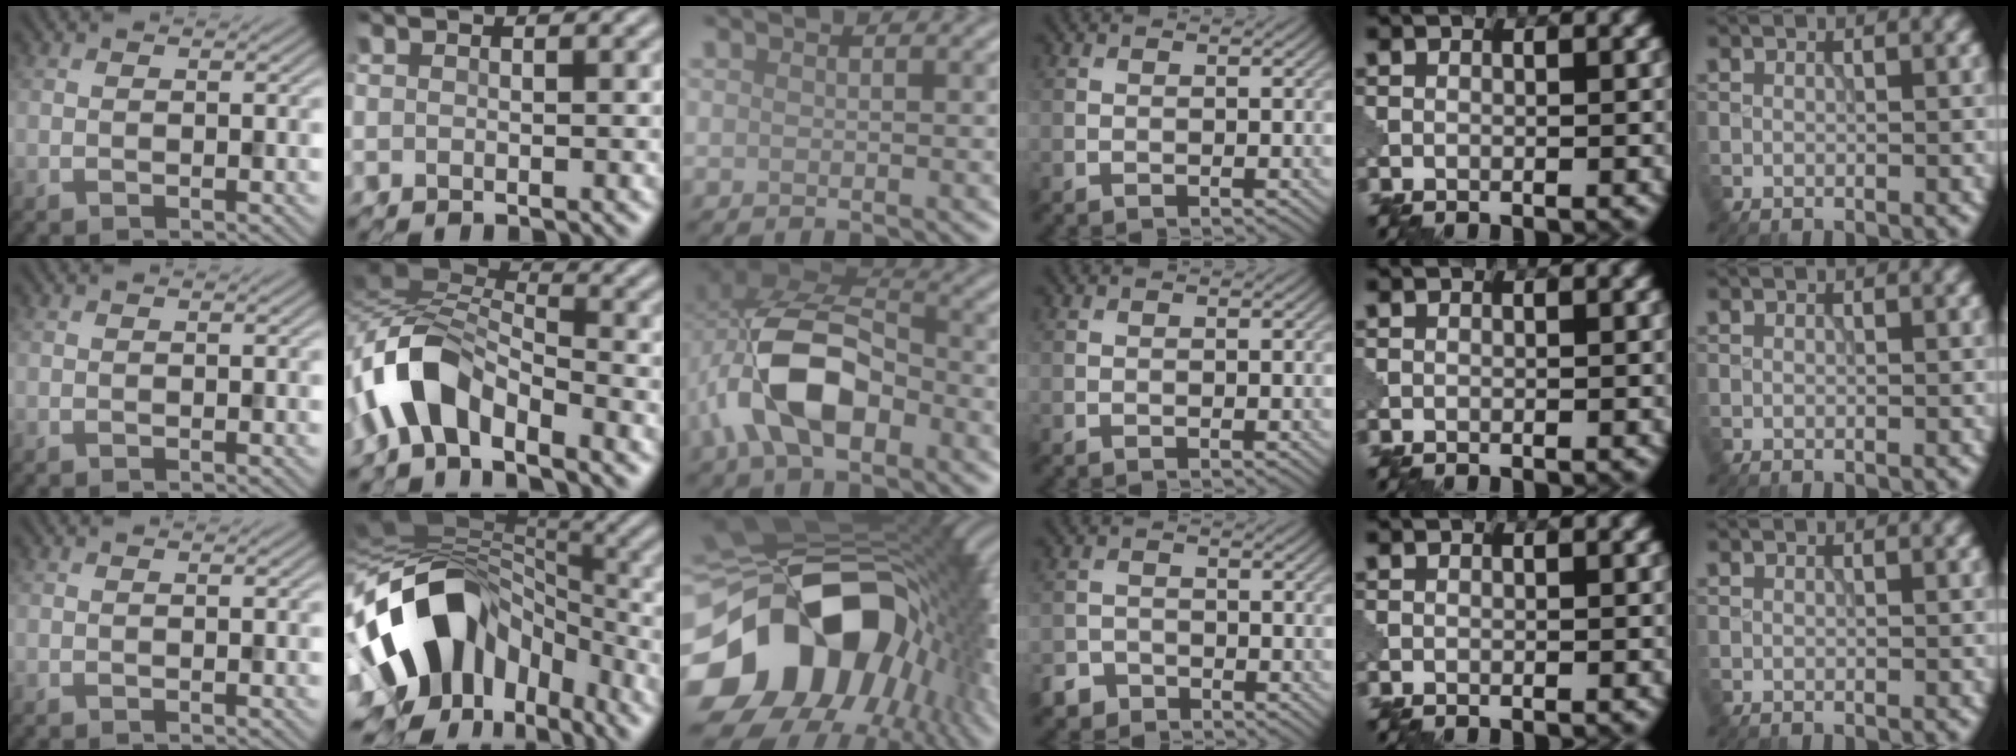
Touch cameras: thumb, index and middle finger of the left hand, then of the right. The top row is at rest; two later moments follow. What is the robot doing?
{"motion": "assemble", "object": "puzzle pieces"}